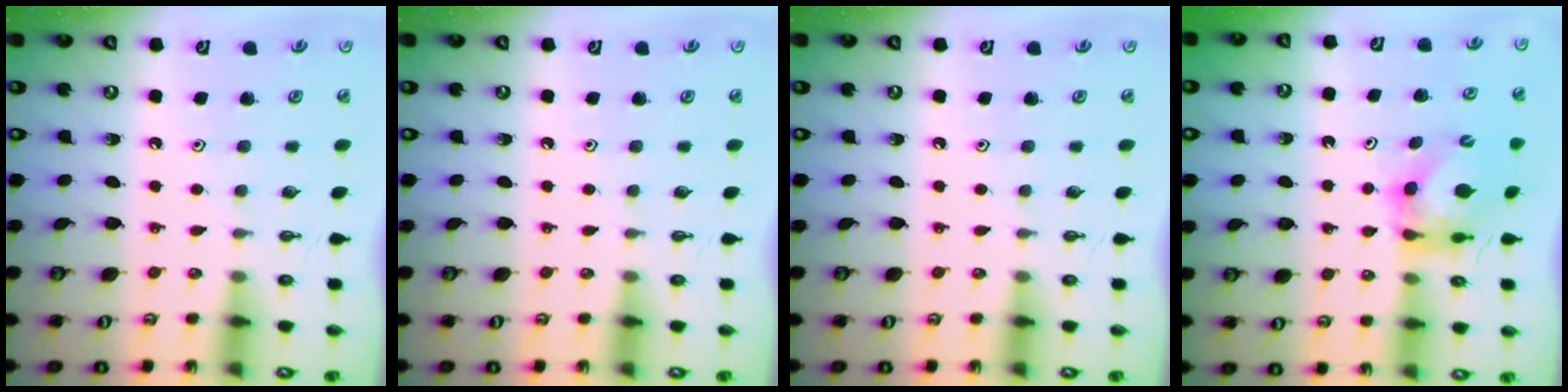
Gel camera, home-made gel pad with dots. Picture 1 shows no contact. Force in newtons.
{"total": 0.0}
{"total": 0.0}
{"total": 5.8, "press": 5.7, "slide": 0.5}